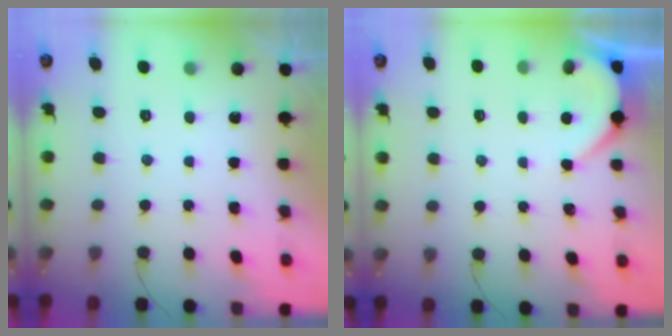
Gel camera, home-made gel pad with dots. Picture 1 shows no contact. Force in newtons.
{"total": 1.8, "press": 1.8, "slide": 0.3}